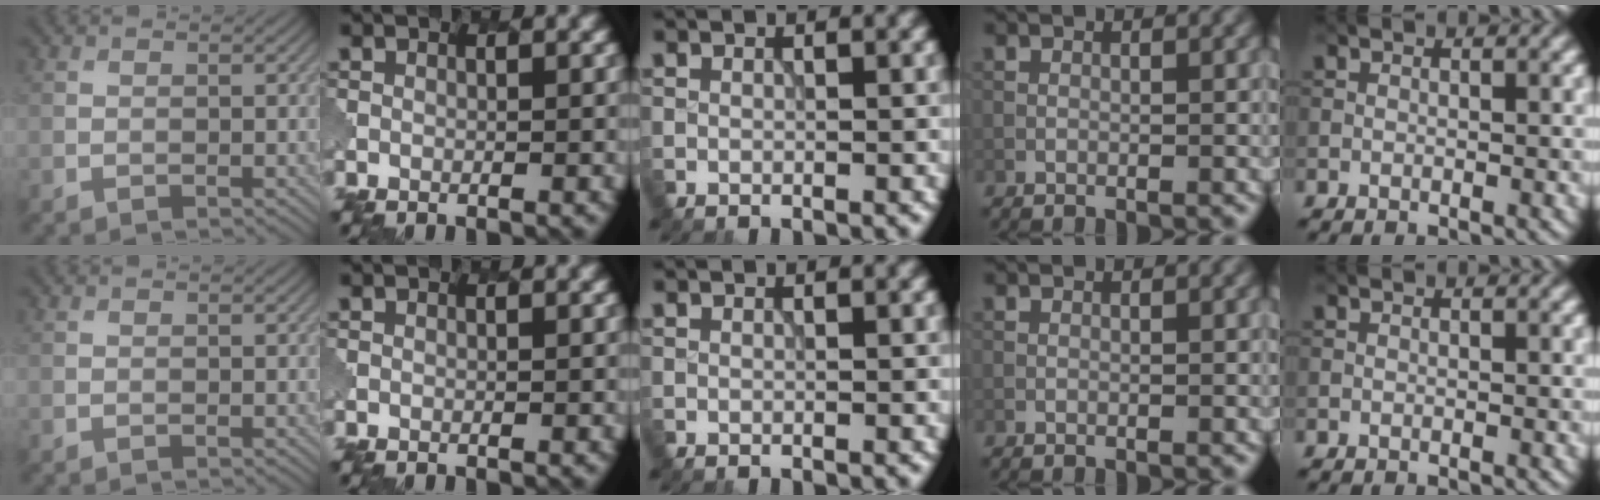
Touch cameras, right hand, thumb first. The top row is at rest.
{}